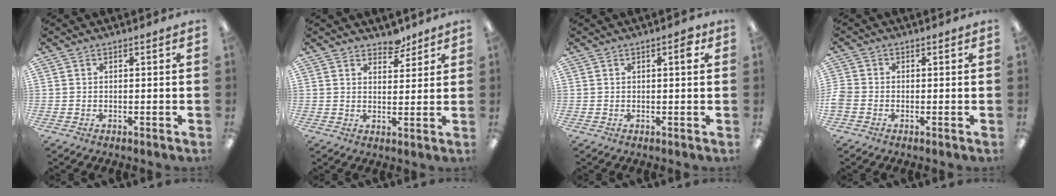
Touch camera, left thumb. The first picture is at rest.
{"total": 4.9, "force": [4.3, 2.2, 0.9], "torque": [0.004, -0.029, 0.074]}
{"total": 2.3, "force": [1.0, 0.5, 2.0], "torque": [-0.027, -0.001, 0.012]}
{"total": 2.5, "force": [-1.0, 2.0, 1.2], "torque": [-0.024, 0.006, -0.020]}